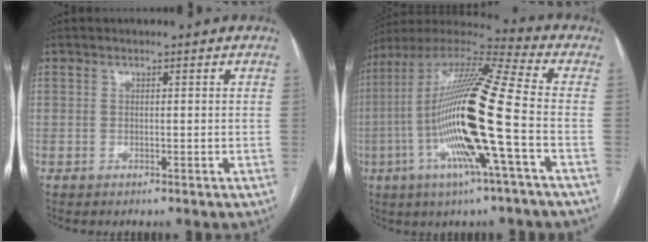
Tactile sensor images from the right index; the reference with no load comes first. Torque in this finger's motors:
{"motor_torque": [2.14, 0.00, 1.05, 0.21]}